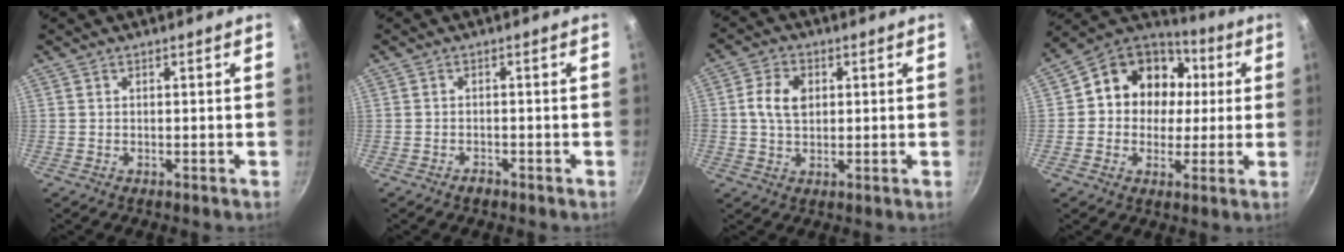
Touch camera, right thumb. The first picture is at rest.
{"total": 1.5, "force": [-1.1, 0.8, 0.5], "torque": [-0.007, 0.014, -0.018]}
{"total": 6.6, "force": [1.0, 4.5, 4.7], "torque": [-0.078, 0.008, 0.014]}
{"total": 16.3, "force": [2.3, 14.0, 8.1], "torque": [-0.098, 0.029, 0.023]}